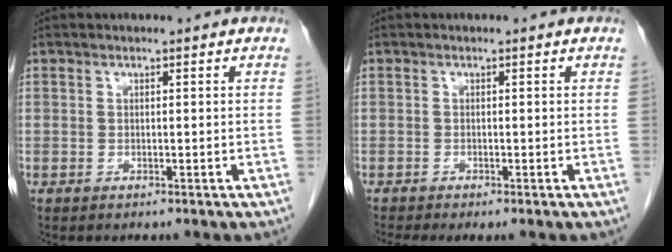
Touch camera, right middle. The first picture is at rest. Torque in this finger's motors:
{"motor_torque": [0.95, -0.76, 0.11, 0.07]}